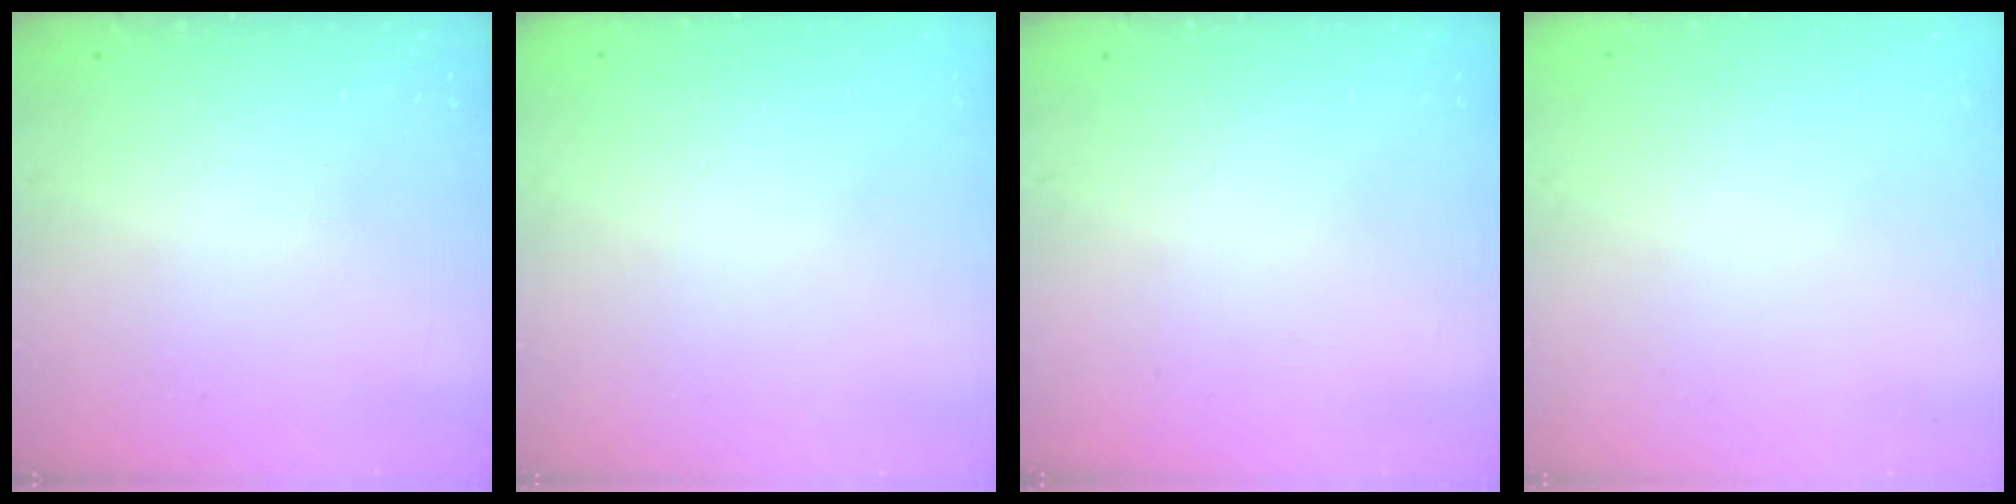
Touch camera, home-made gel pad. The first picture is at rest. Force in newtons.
{"total": 0.0}
{"total": 0.0}
{"total": 0.0}